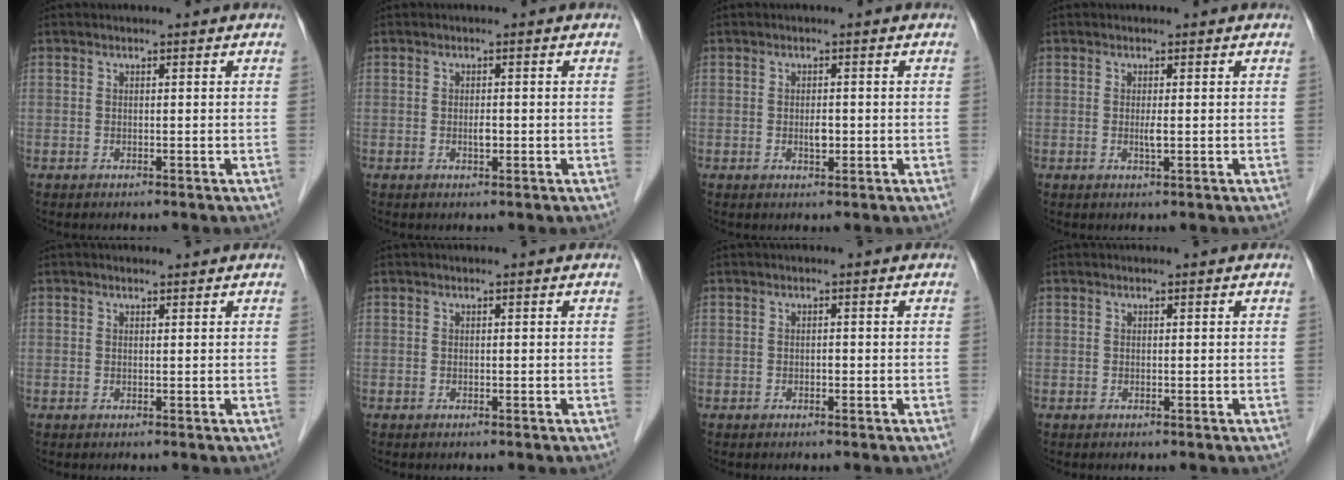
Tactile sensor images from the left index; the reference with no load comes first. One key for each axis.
{"total": 1.3, "fx": -0.9, "fy": 0.3, "fz": 0.9, "tx": -0.019, "ty": -0.006, "tz": -0.013}
{"total": 1.7, "fx": -0.9, "fy": 0.7, "fz": 1.3, "tx": -0.025, "ty": -0.006, "tz": -0.012}
{"total": 1.3, "fx": -0.7, "fy": -0.1, "fz": 1.0, "tx": -0.023, "ty": -0.009, "tz": -0.009}
{"total": 0.0}
{"total": 0.7, "fx": -0.7, "fy": -0.1, "fz": 0.0, "tx": -0.001, "ty": -0.006, "tz": -0.009}
{"total": 0.9, "fx": -0.8, "fy": 0.1, "fz": 0.2, "tx": -0.003, "ty": -0.004, "tz": -0.014}
{"total": 0.0}